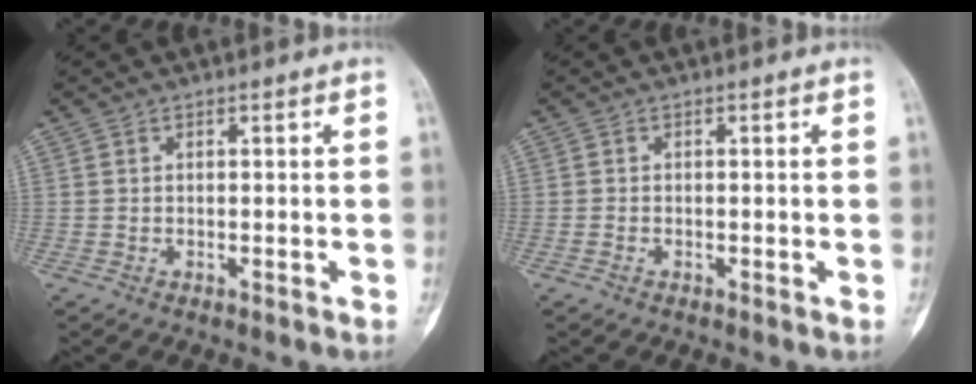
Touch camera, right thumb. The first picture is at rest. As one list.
[{"total": 0.6, "force": [-0.3, 0.4, 0.3], "torque": [-0.006, 0.000, -0.007]}]